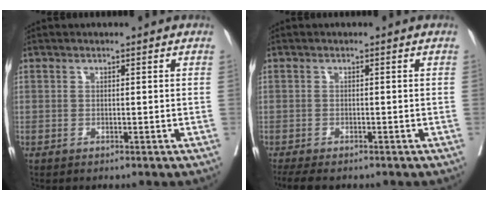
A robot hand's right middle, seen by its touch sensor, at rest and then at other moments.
{"total": 5.0, "force": [-4.1, 1.4, 2.6], "torque": [-0.041, -0.012, -0.064]}